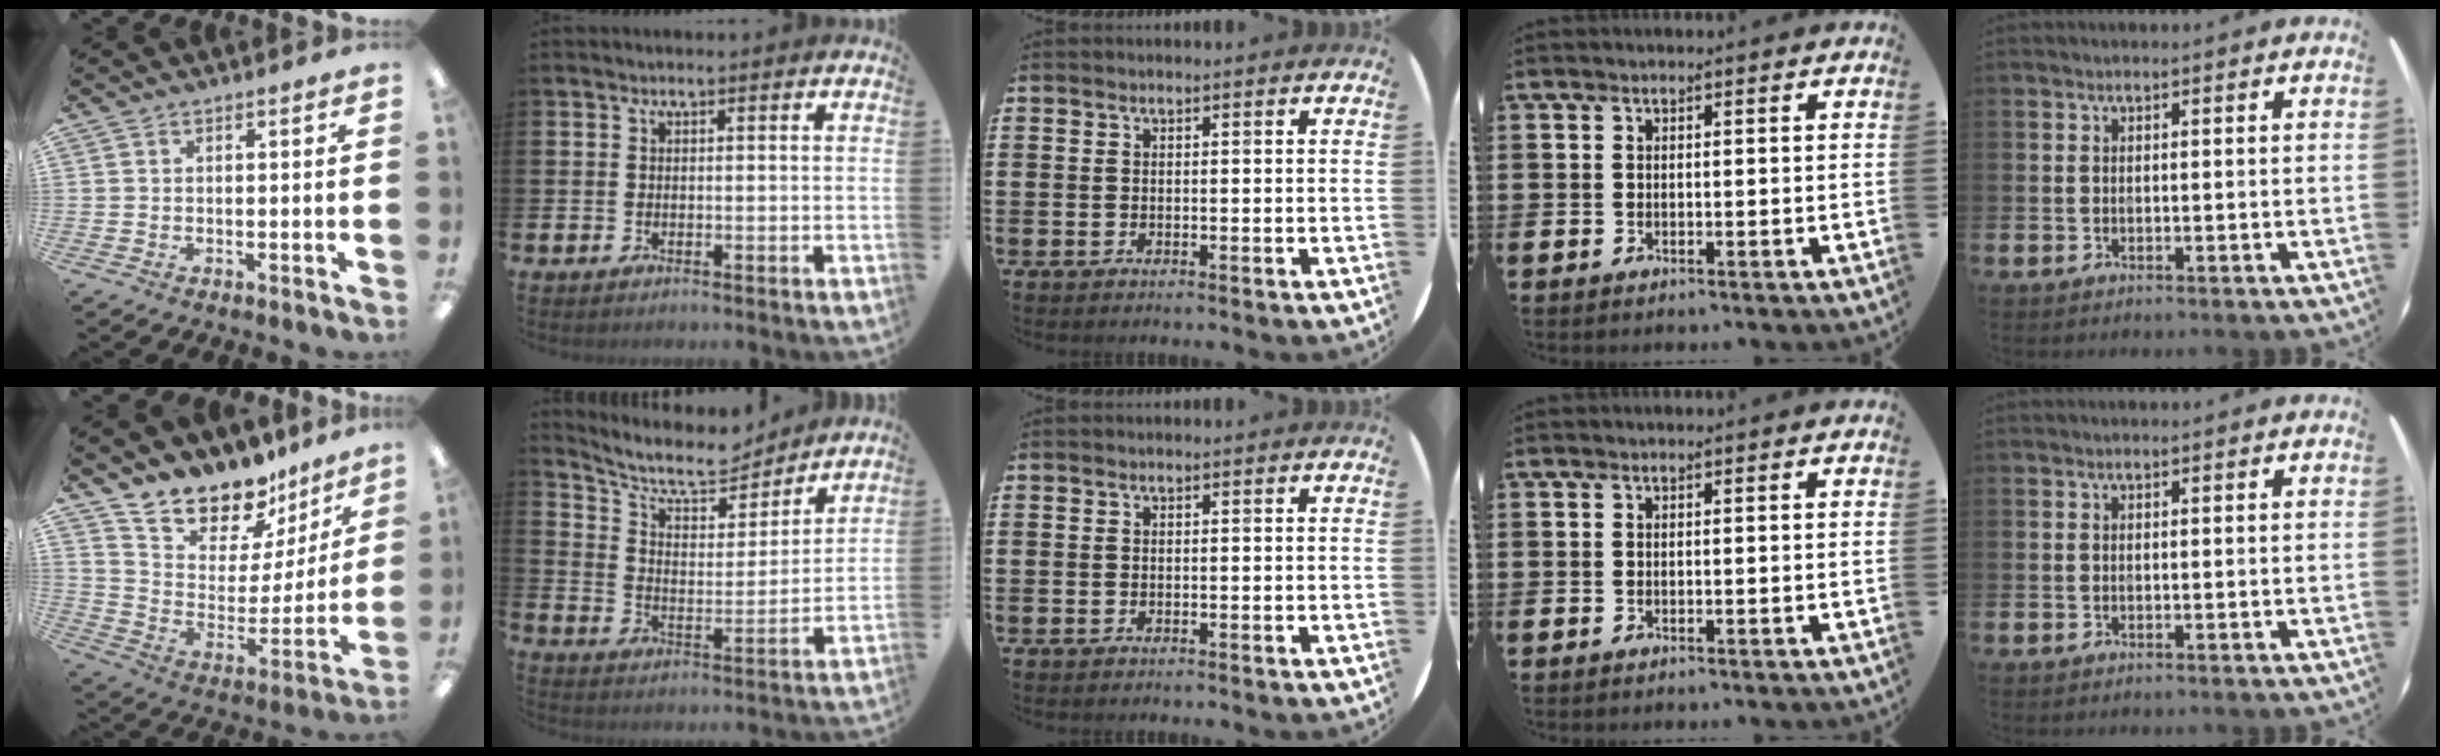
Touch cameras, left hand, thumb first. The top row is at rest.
{"thumb": {"total": 15.5, "force": [14.1, 5.9, 2.2], "torque": [-0.057, -0.135, 0.256]}, "index": {"total": 9.9, "force": [8.8, 3.0, 3.3], "torque": [-0.093, -0.061, 0.152]}}